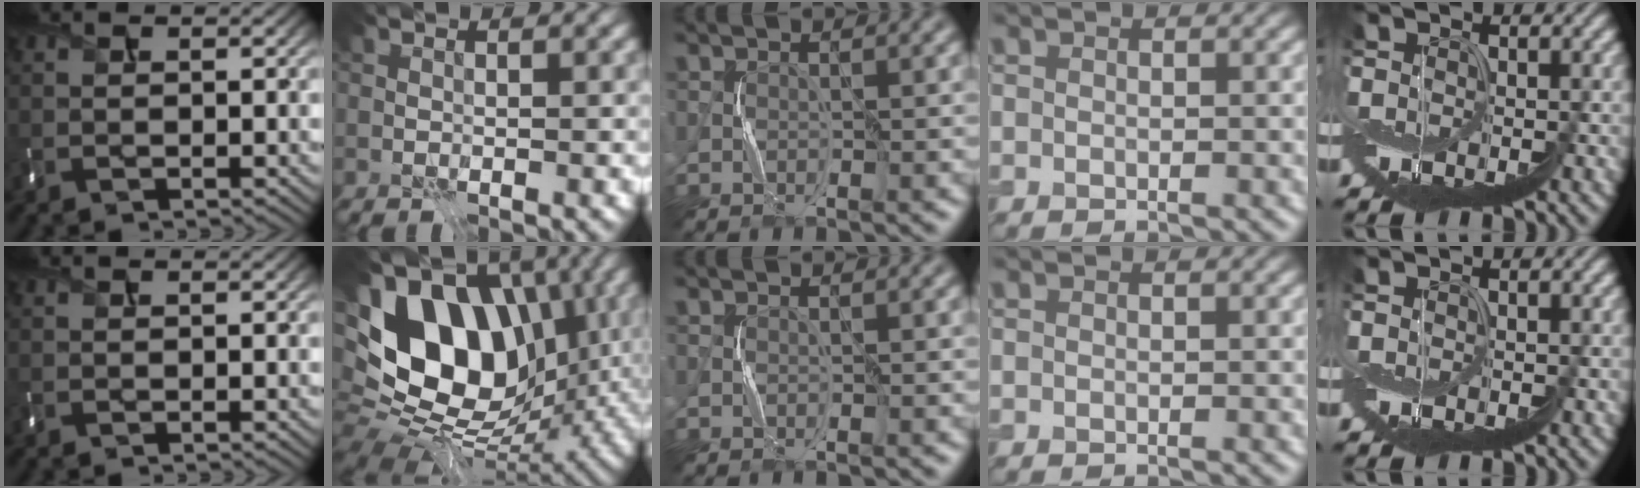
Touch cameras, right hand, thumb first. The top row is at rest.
{"index": {"total": 15.9, "force": [1.4, 10.6, 11.7], "torque": [-0.210, -0.001, 0.011]}}